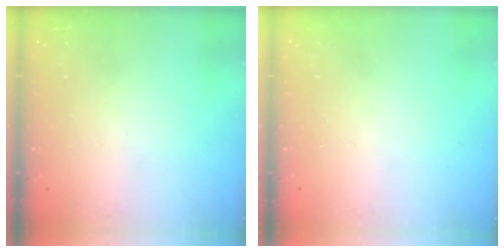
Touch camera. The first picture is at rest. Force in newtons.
{"total": 0.0}